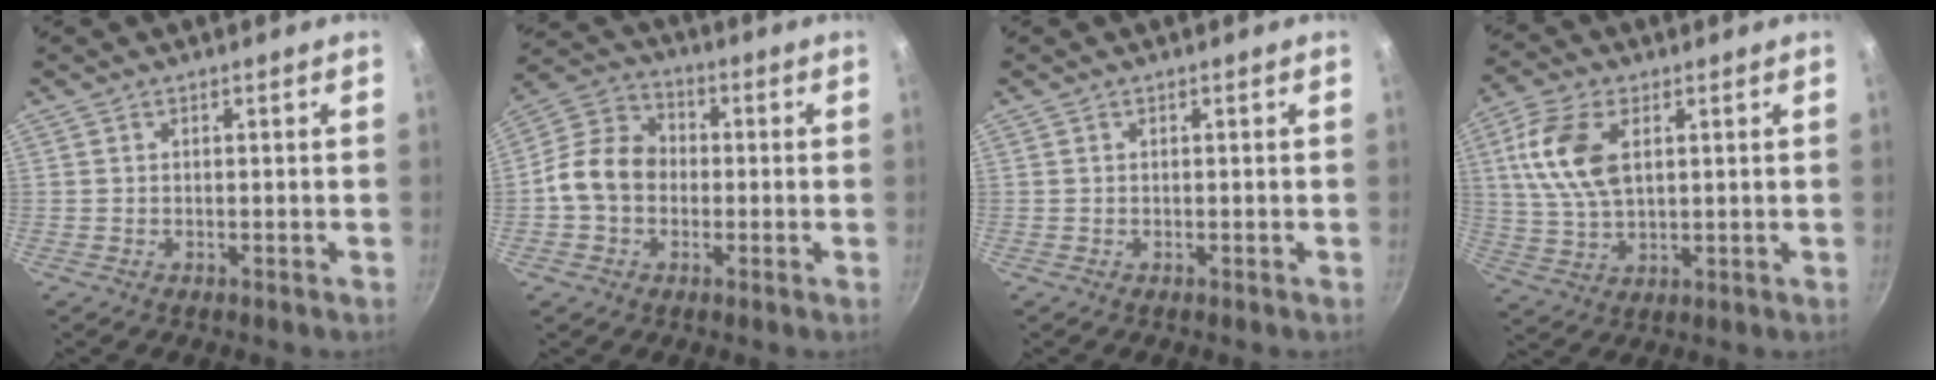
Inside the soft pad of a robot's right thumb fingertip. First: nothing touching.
{"total": 10.9, "force": [-1.1, 8.8, 6.4], "torque": [-0.085, 0.030, -0.043]}
{"total": 0.0}
{"total": 11.8, "force": [3.1, 6.7, 9.3], "torque": [-0.178, -0.001, 0.060]}